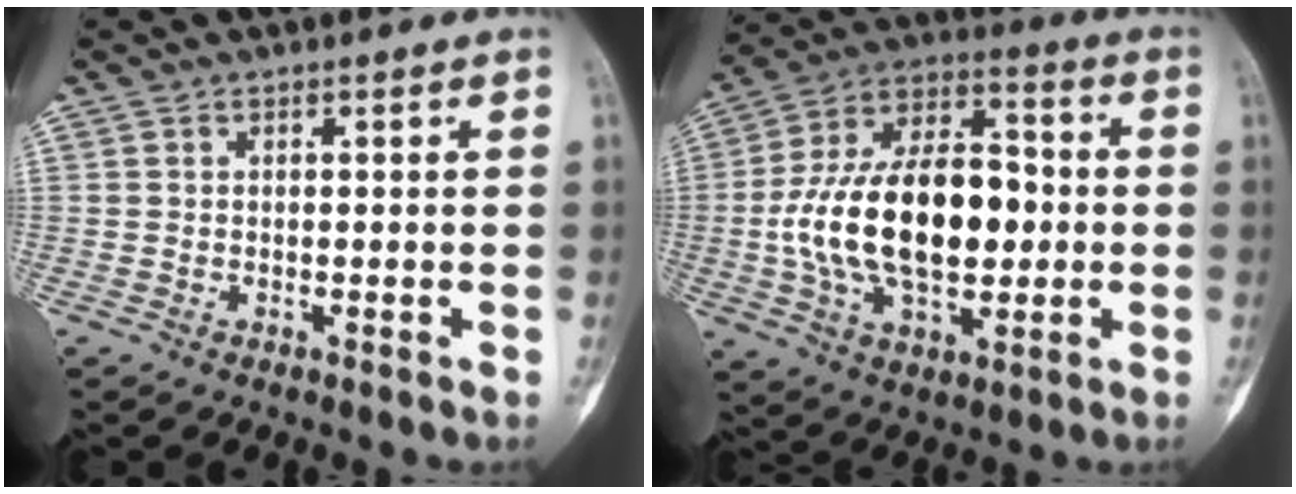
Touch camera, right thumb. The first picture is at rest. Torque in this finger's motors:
{"motor_torque": [1.80, 1.87, 1.44, -1.03, 0.66]}